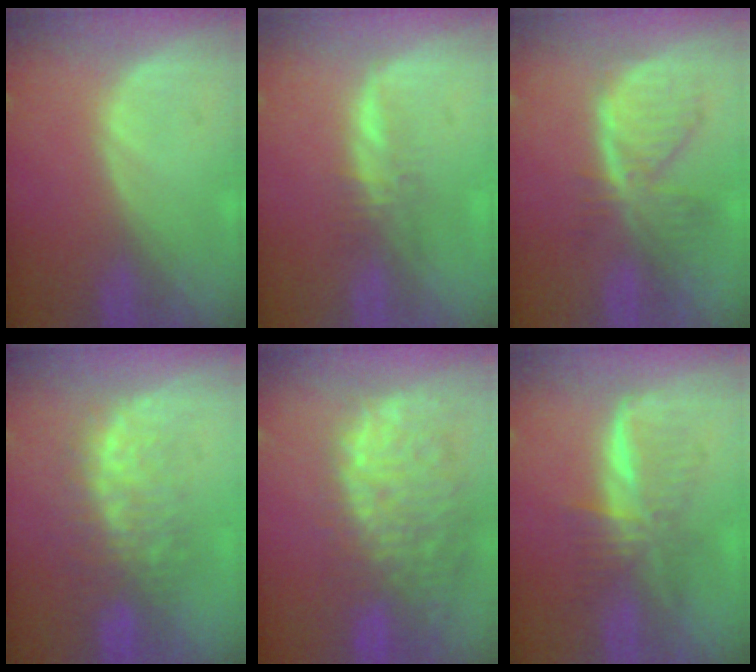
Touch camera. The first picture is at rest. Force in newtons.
{"total": 2.3, "press": 2.2, "slide": 0.6}
{"total": 7.9, "press": 6.9, "slide": 3.9}
{"total": 7.8, "press": 7.7, "slide": 1.3}
{"total": 13.8, "press": 11.6, "slide": 7.5}
{"total": 5.9, "press": 5.9, "slide": 0.8}